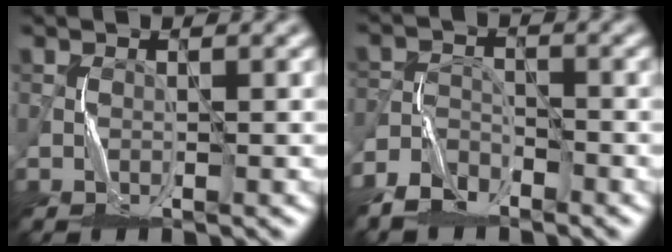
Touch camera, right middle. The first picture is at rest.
{"total": 3.7, "force": [-3.0, 1.9, 1.3], "torque": [-0.026, 0.000, -0.066]}